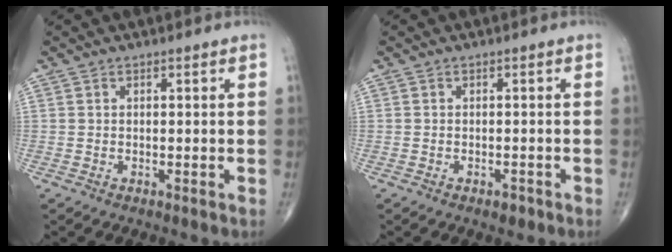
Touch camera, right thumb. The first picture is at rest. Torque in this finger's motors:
{"motor_torque": [0.15, 0.05, -0.11, -0.11, 0.03]}